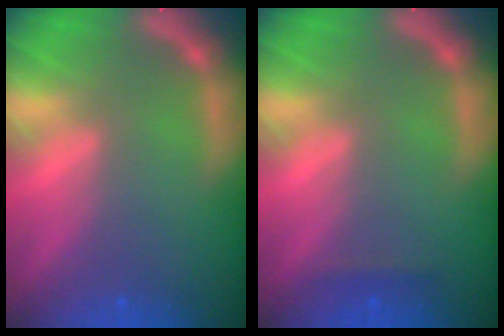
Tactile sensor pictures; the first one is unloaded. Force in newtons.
{"total": 0.9}